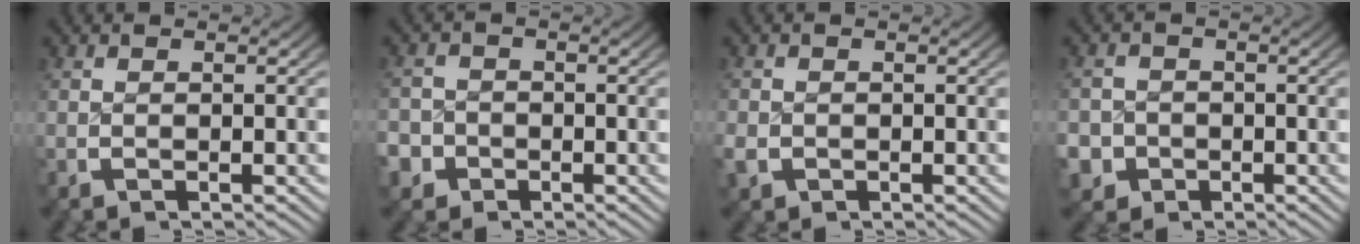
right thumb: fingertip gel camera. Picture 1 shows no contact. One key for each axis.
{"total": 3.9, "fx": -2.2, "fy": 3.1, "fz": 0.5, "tx": -0.015, "ty": -0.020, "tz": -0.035}
{"total": 1.8, "fx": -0.7, "fy": 1.6, "fz": 0.5, "tx": -0.015, "ty": -0.008, "tz": -0.012}
{"total": 6.0, "fx": -2.7, "fy": 5.1, "fz": 1.4, "tx": -0.038, "ty": -0.034, "tz": -0.039}